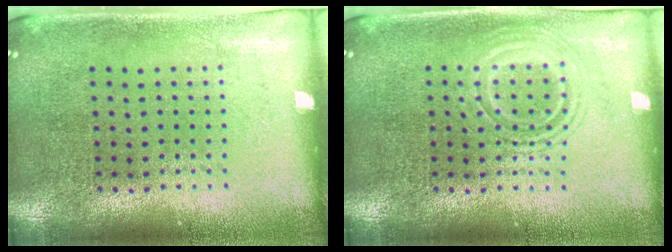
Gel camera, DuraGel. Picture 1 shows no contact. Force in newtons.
{"total": 2.6, "press": 2.6, "slide": 0.4}